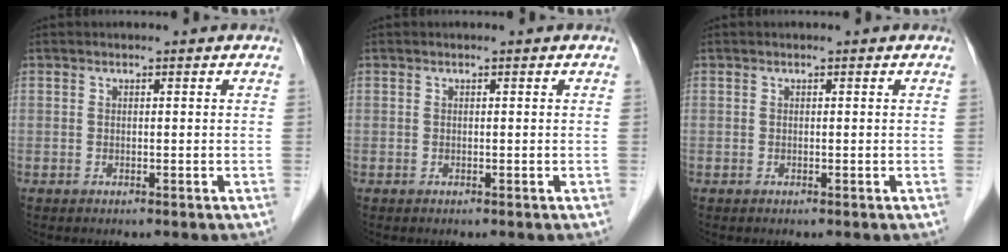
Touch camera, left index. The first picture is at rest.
{"total": 0.0}
{"total": 0.0}